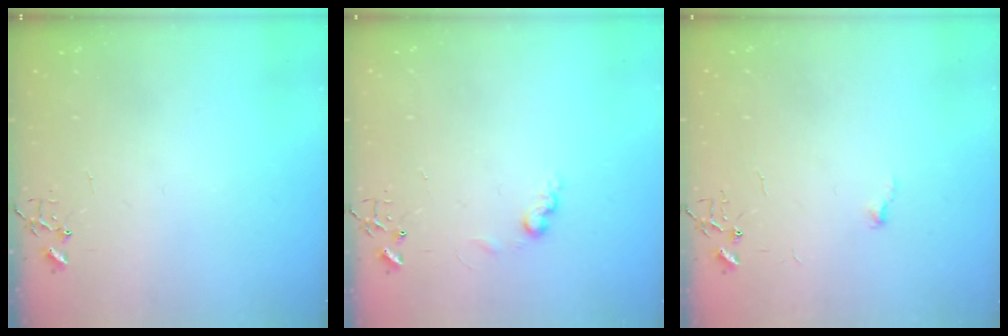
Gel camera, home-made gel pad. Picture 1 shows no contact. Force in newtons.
{"total": 6.4, "press": 6.4, "slide": 0.5}
{"total": 3.5, "press": 3.5, "slide": 0.4}